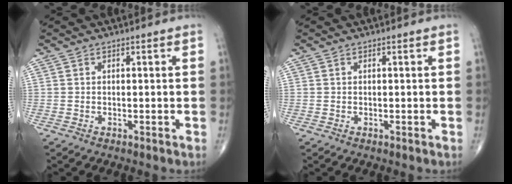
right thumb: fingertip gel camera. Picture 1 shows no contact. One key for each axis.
{"total": 0.0}